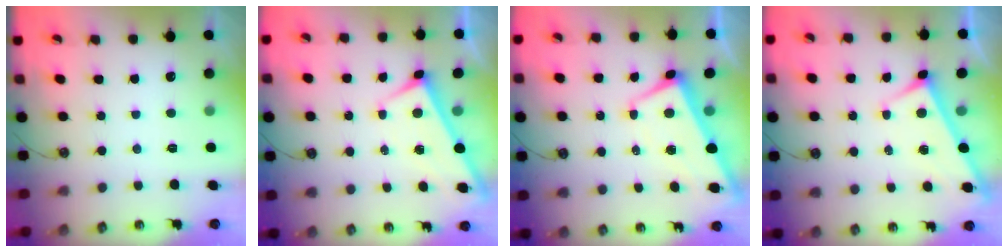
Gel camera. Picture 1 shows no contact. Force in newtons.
{"total": 1.7, "press": 1.7, "slide": 0.2}
{"total": 1.2, "press": 0.3, "slide": 1.1}
{"total": 3.4, "press": 3.4, "slide": 0.2}